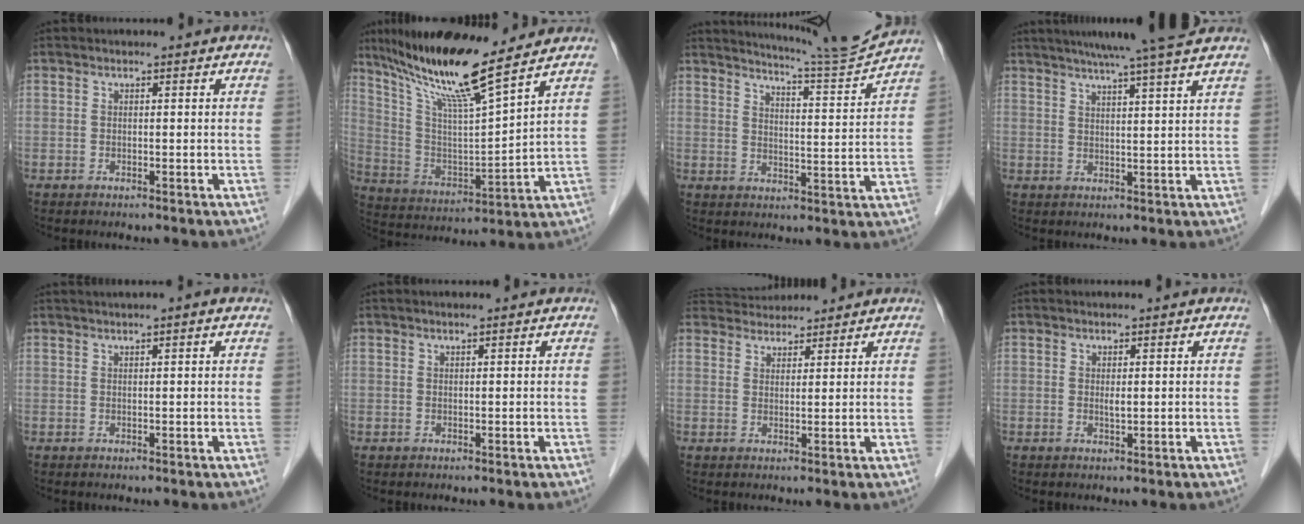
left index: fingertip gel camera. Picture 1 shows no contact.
{"total": 15.5, "force": [12.3, -0.5, 9.4], "torque": [-0.175, 0.001, 0.229]}
{"total": 10.7, "force": [10.3, -2.3, 2.0], "torque": [-0.042, -0.034, 0.154]}
{"total": 12.2, "force": [10.1, -1.0, 6.7], "torque": [-0.102, 0.019, 0.131]}
{"total": 2.6, "force": [1.8, -0.3, 1.8], "torque": [-0.028, 0.020, 0.034]}
{"total": 0.6, "force": [0.6, -0.1, 0.3], "torque": [-0.003, 0.004, 0.013]}
{"total": 6.6, "force": [6.4, 1.4, 0.9], "torque": [-0.012, 0.034, 0.106]}
{"total": 1.0, "force": [0.5, 0.2, 0.9], "torque": [-0.015, 0.001, 0.011]}